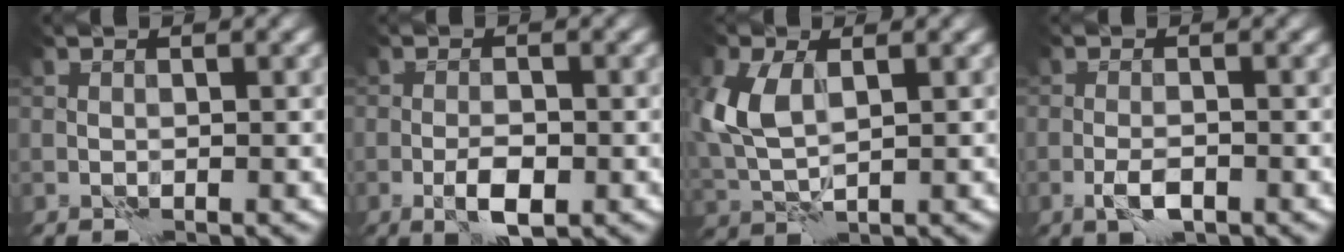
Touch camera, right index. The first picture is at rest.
{"total": 2.9, "force": [-1.0, 0.9, 2.5], "torque": [-0.045, 0.001, -0.019]}
{"total": 5.0, "force": [1.2, 2.7, 4.1], "torque": [-0.105, 0.006, 0.026]}
{"total": 2.0, "force": [-0.9, 0.6, 1.7], "torque": [-0.036, -0.001, -0.020]}